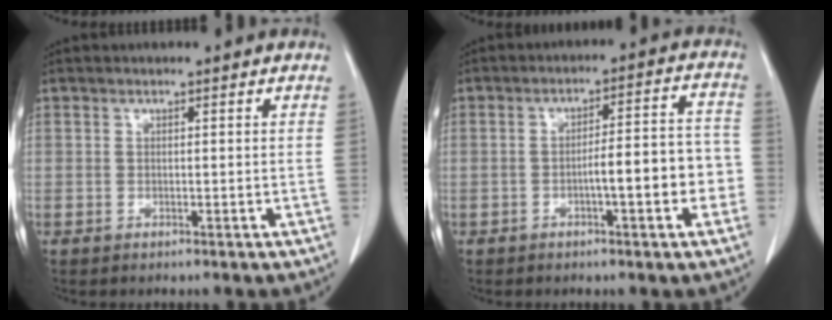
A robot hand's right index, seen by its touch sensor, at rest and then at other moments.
{"total": 8.8, "force": [-2.4, 1.6, 8.3], "torque": [-0.111, 0.031, -0.031]}